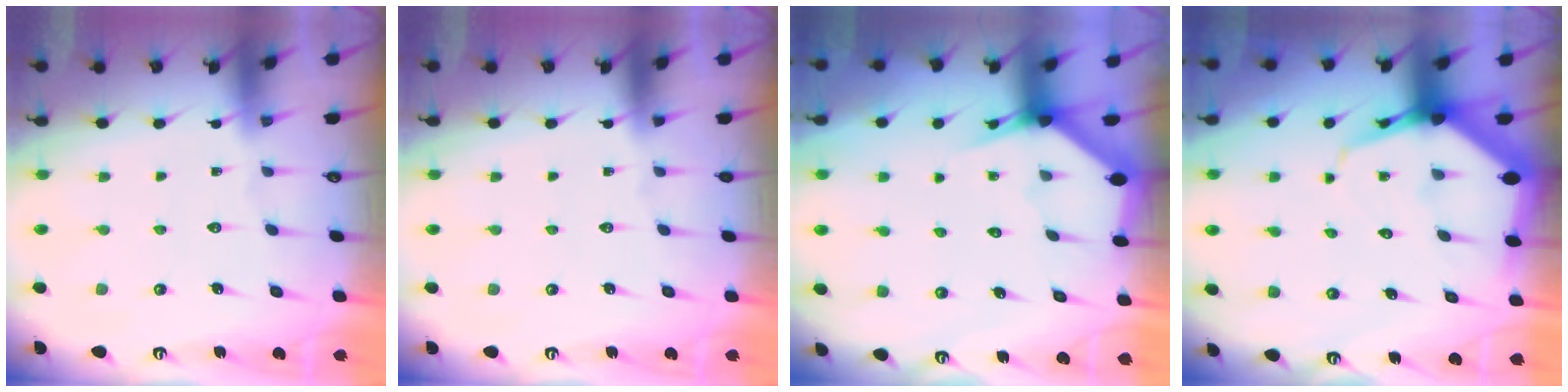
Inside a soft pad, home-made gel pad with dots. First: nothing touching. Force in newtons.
{"total": 0.0}
{"total": 2.7, "press": 2.7, "slide": 0.1}
{"total": 6.7, "press": 6.7, "slide": 0.8}